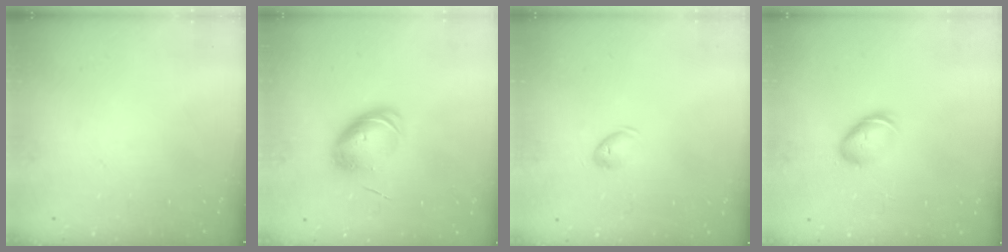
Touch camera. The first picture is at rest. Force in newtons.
{"total": 7.2, "press": 7.1, "slide": 1.2}
{"total": 5.7, "press": 5.6, "slide": 1.1}
{"total": 6.8, "press": 6.8, "slide": 0.8}